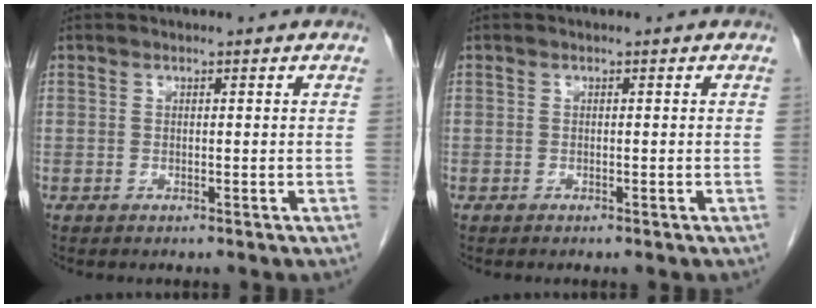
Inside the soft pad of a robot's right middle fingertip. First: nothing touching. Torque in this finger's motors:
{"motor_torque": [-0.26, -0.26, 0.05, 0.01]}